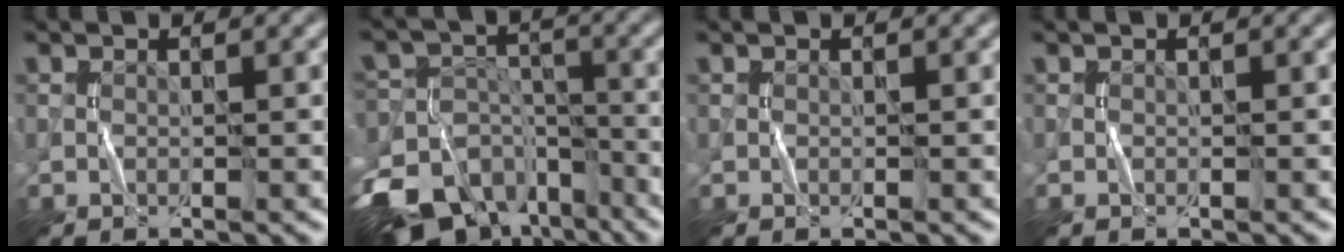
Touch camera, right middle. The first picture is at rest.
{"total": 15.0, "force": [-10.3, 9.5, 5.4], "torque": [-0.123, -0.030, -0.156]}
{"total": 0.0}
{"total": 0.0}